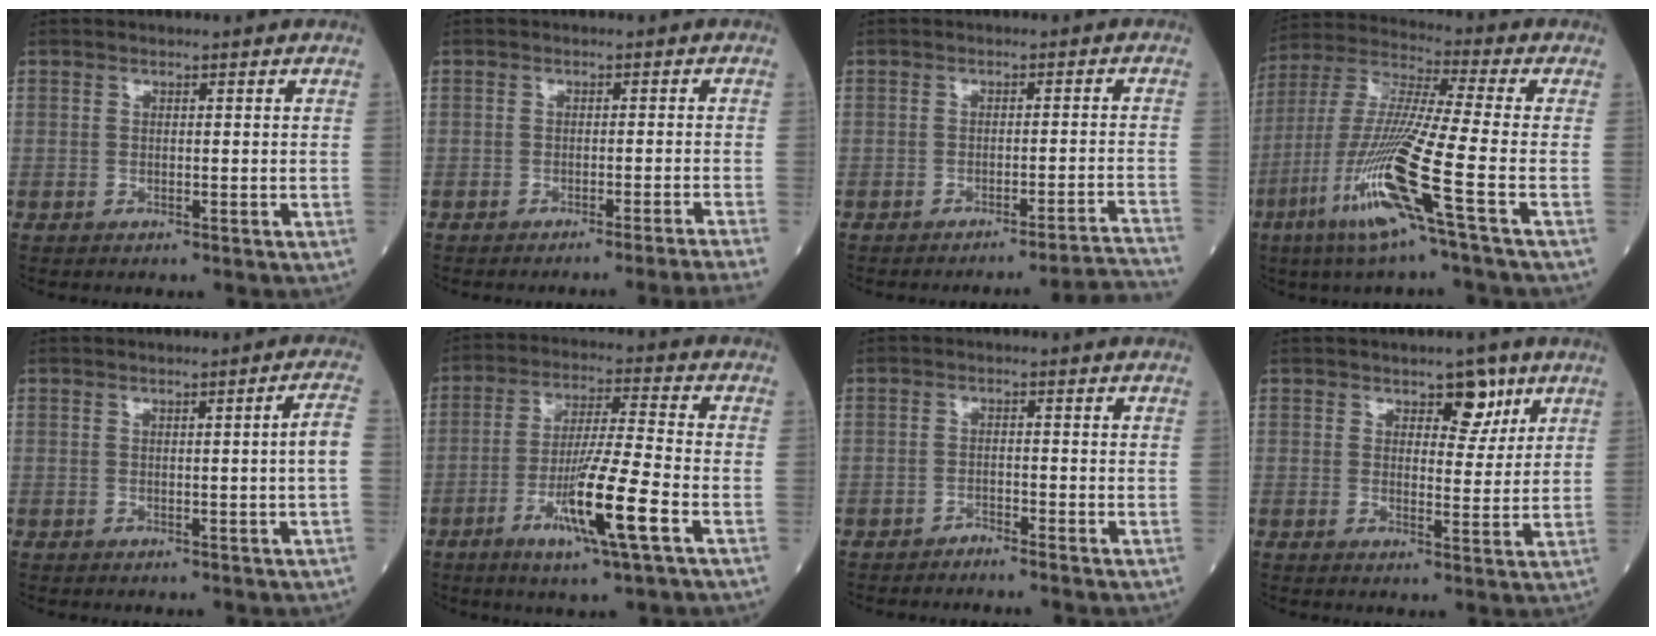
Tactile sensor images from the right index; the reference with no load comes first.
{"total": 7.9, "force": [-7.0, -2.8, 2.4], "torque": [0.000, -0.019, -0.086]}
{"total": 10.7, "force": [-10.1, -3.2, 1.6], "torque": [0.014, -0.013, -0.126]}
{"total": 15.7, "force": [-6.7, -1.2, 14.2], "torque": [-0.299, -0.024, -0.133]}
{"total": 3.1, "force": [-0.1, -0.8, 3.0], "torque": [-0.038, -0.001, -0.001]}
{"total": 11.7, "force": [-4.8, -0.3, 10.7], "torque": [-0.201, -0.016, -0.089]}
{"total": 1.4, "force": [-1.4, -0.2, 0.2], "torque": [-0.003, 0.000, -0.026]}
{"total": 4.9, "force": [2.9, 2.4, 3.0], "torque": [-0.032, 0.000, 0.039]}